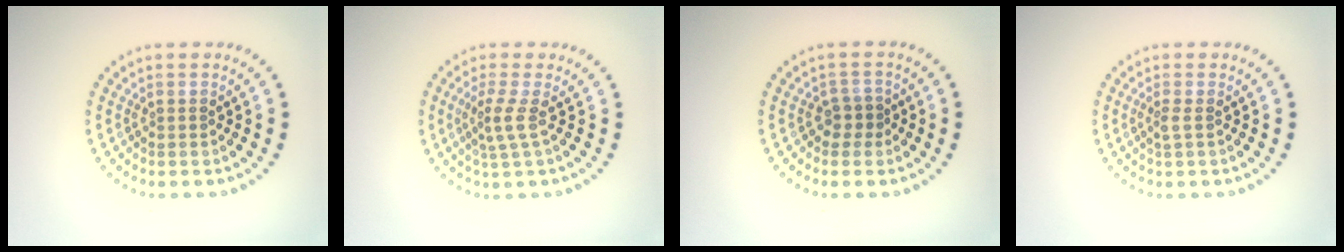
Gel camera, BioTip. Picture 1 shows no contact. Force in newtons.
{"total": 2.1, "press": 1.5, "slide": 1.5}
{"total": 1.7, "press": 1.4, "slide": 0.9}
{"total": 0.9, "press": 0.7, "slide": 0.6}